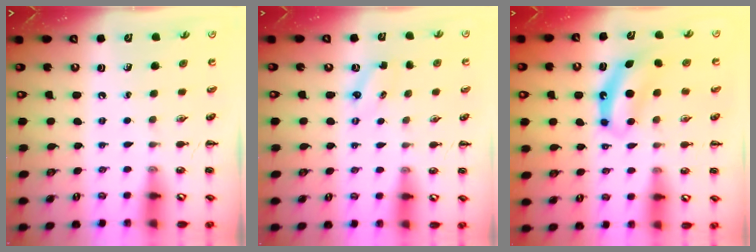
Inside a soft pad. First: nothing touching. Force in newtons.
{"total": 2.8, "press": 2.7, "slide": 0.7}
{"total": 7.1, "press": 7.1, "slide": 0.5}